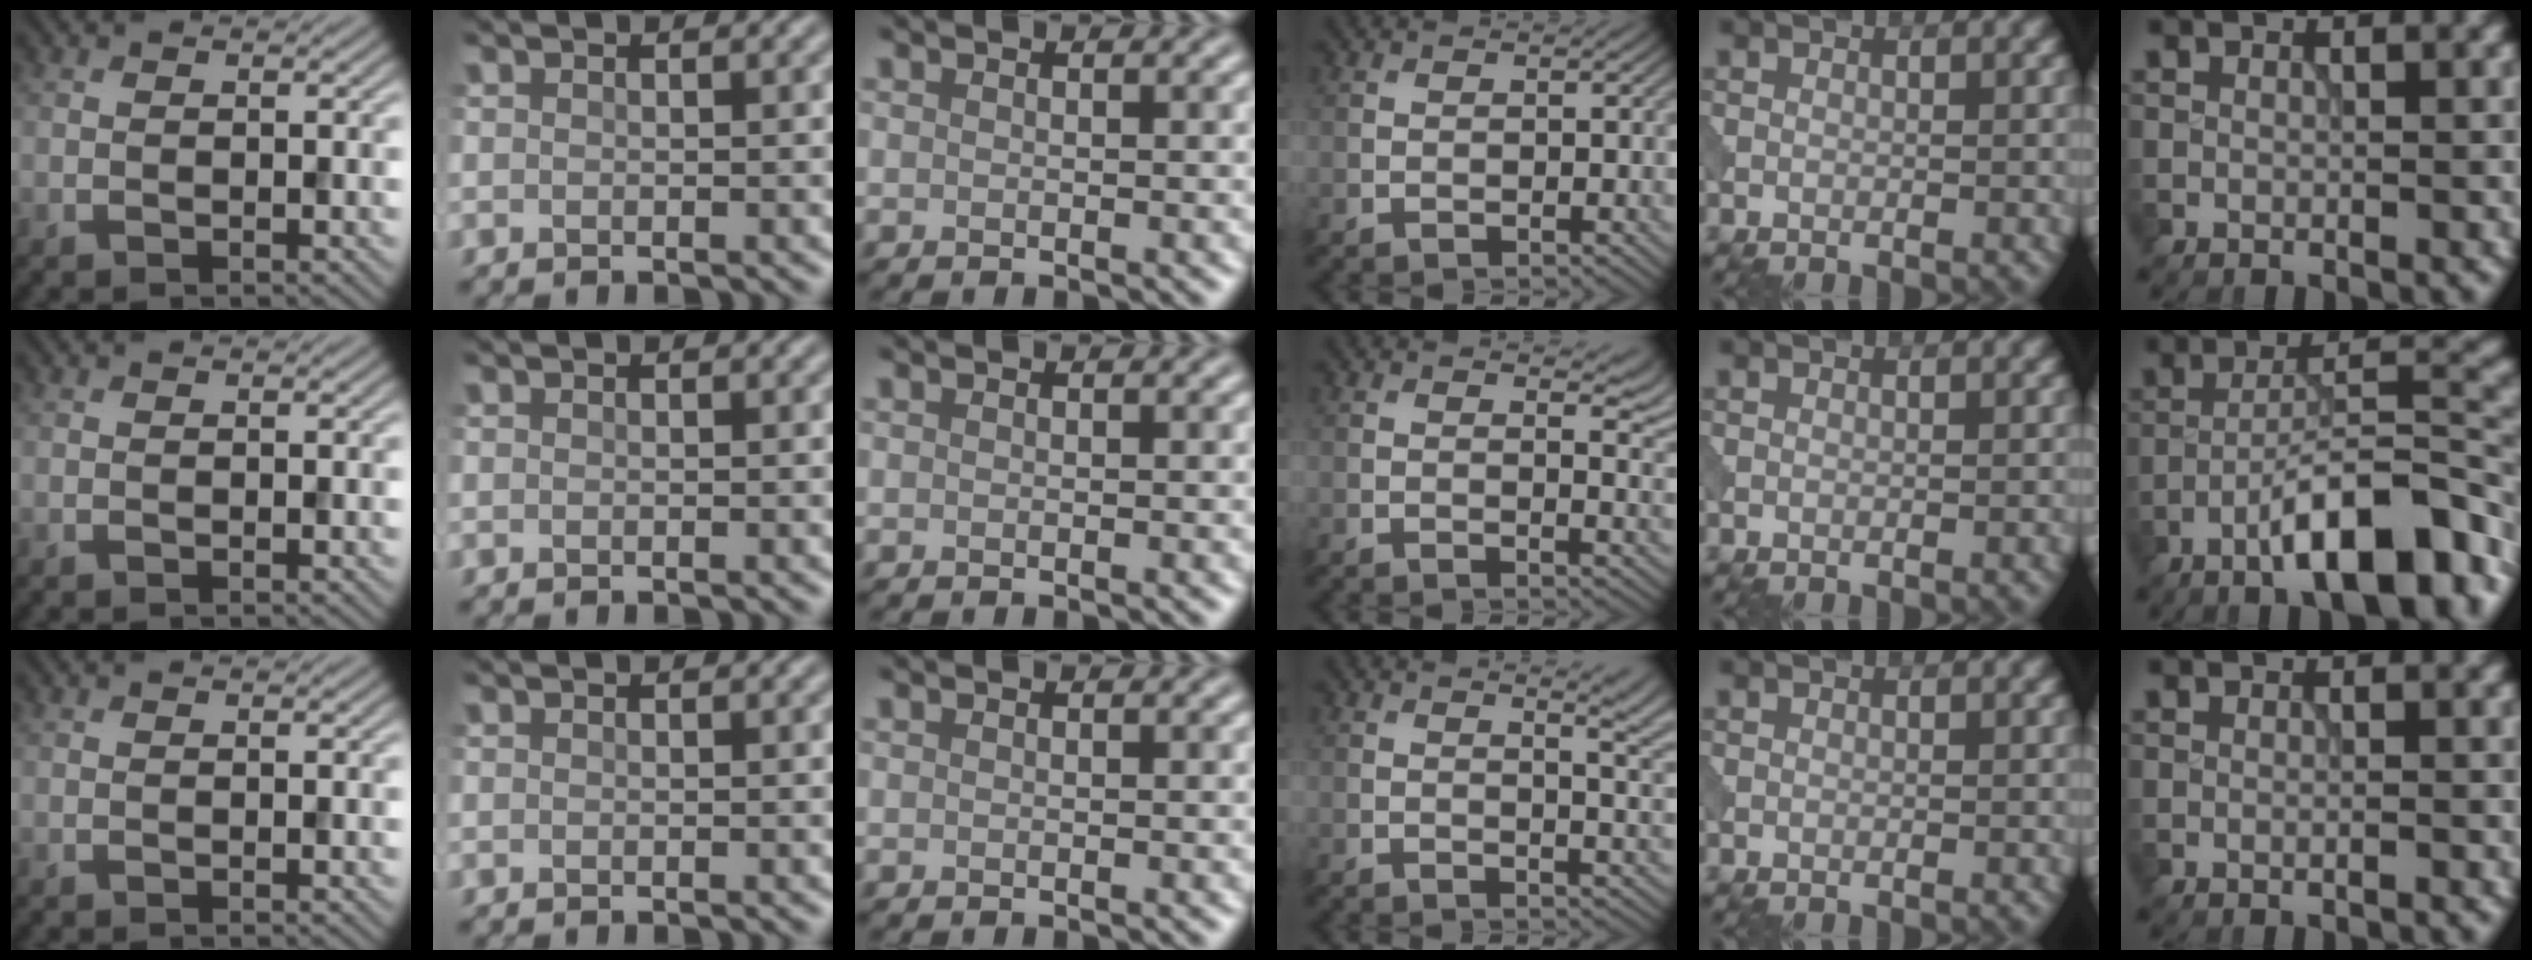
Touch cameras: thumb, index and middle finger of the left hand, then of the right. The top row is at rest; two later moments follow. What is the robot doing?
{"motion": "pour", "object": "beaker"}